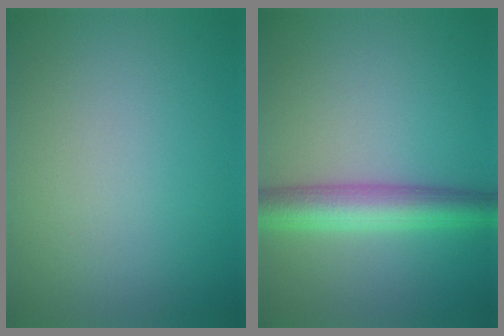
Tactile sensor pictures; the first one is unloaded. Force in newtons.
{"total": 5.1, "press": 5.1, "slide": 0.1}